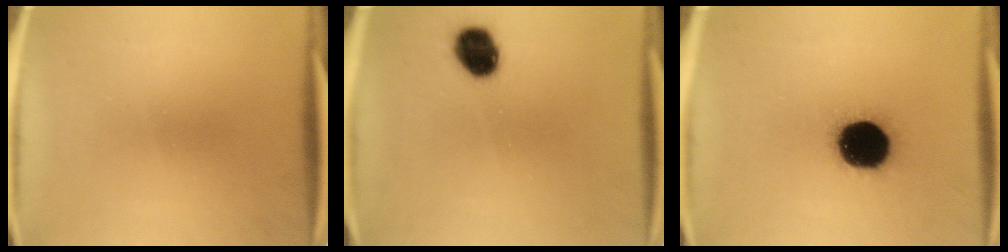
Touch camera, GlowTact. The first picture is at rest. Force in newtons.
{"total": 8.6}
{"total": 19.4}